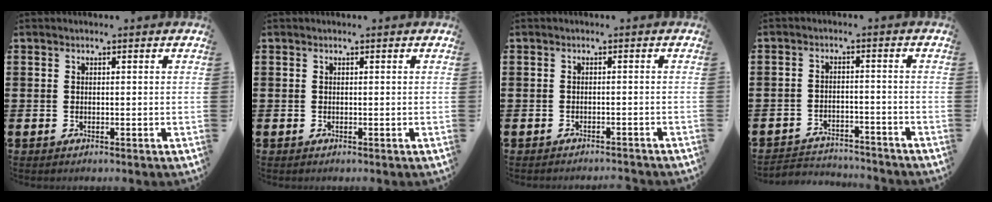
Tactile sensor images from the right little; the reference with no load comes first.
{"total": 0.0}
{"total": 1.0, "force": [-0.9, -0.2, 0.0], "torque": [-0.001, 0.001, -0.020]}
{"total": 2.9, "force": [-2.9, 0.4, -0.1], "torque": [-0.006, 0.002, -0.063]}